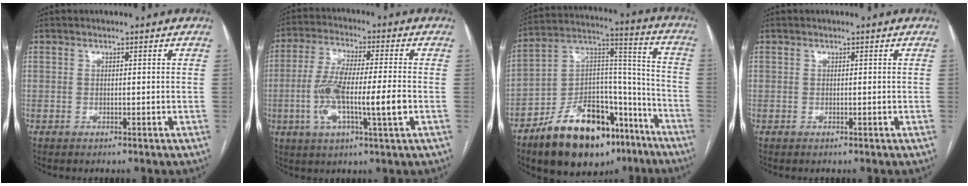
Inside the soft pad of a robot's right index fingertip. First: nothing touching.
{"total": 12.2, "force": [-2.3, 1.4, 11.9], "torque": [-0.229, 0.004, -0.043]}
{"total": 23.2, "force": [-15.4, 10.1, 14.0], "torque": [-0.209, 0.039, -0.245]}
{"total": 0.0}